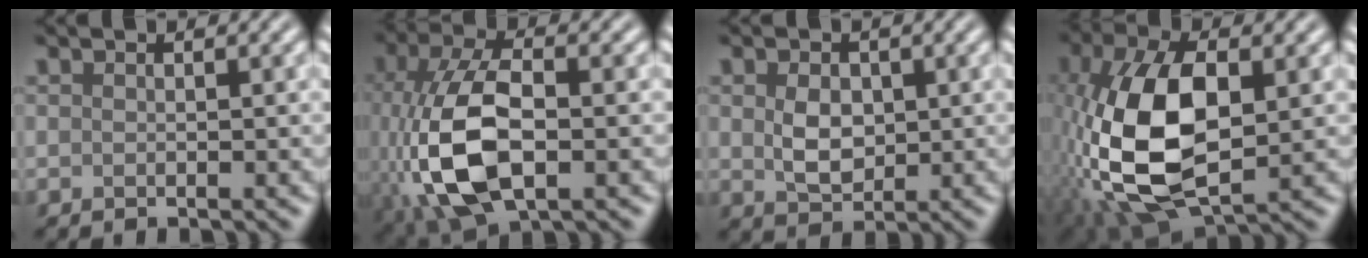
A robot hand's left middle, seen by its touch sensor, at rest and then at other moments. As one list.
[{"total": 10.6, "force": [-2.5, 5.4, 8.7], "torque": [-0.202, -0.004, -0.051]}, {"total": 3.0, "force": [0.4, 2.2, 2.0], "torque": [-0.045, 0.001, 0.008]}, {"total": 12.4, "force": [-1.1, 6.5, 10.4], "torque": [-0.232, 0.007, -0.025]}]